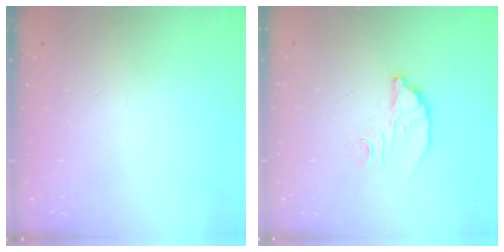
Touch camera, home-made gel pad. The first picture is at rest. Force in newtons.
{"total": 5.1, "press": 5.1, "slide": 0.4}